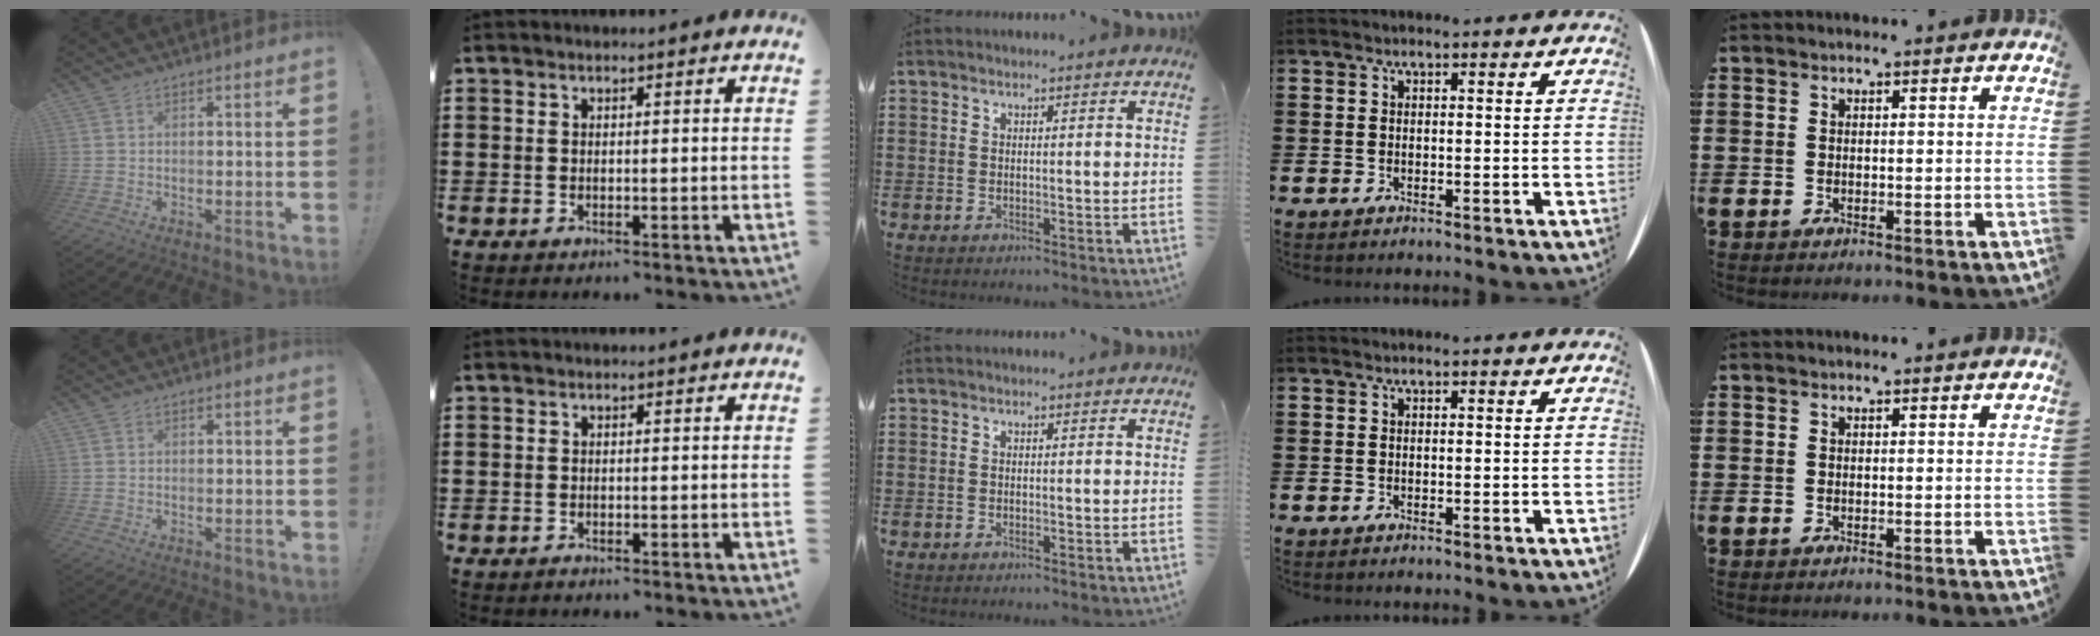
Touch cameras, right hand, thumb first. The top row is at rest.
{"index": {"total": 0.5, "force": [-0.5, 0.0, 0.0], "torque": [0.000, -0.002, -0.011]}, "middle": {"total": 0.5, "force": [-0.4, 0.2, 0.3], "torque": [-0.006, -0.003, -0.007]}}